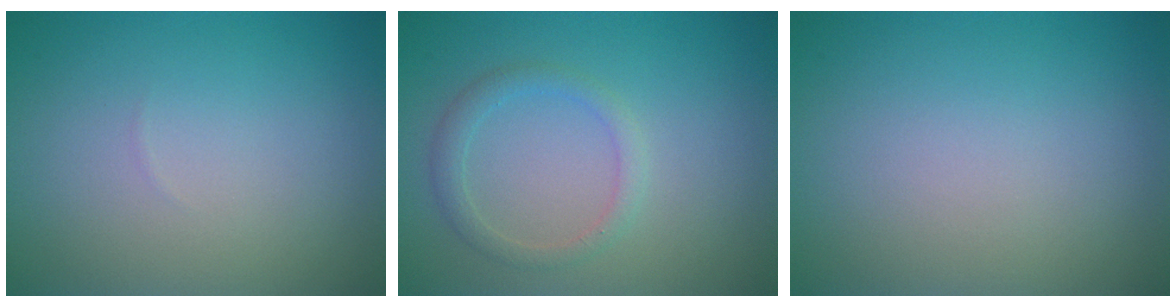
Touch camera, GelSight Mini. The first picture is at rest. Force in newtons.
{"total": 1.8, "press": 1.8, "slide": 0.2}
{"total": 0.0}